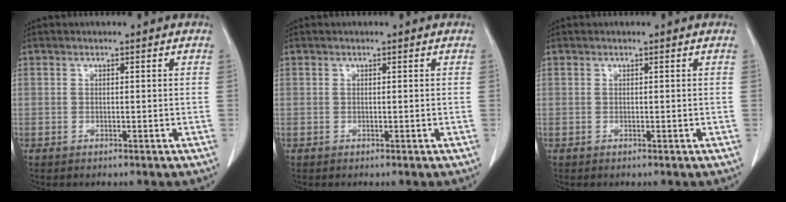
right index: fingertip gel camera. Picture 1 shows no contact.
{"total": 0.0}
{"total": 0.0}